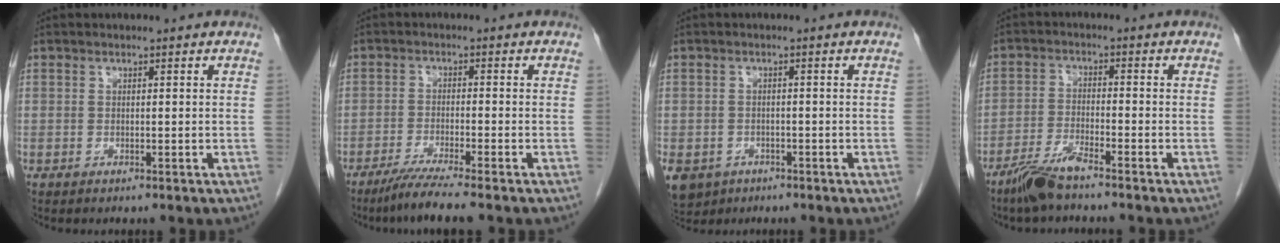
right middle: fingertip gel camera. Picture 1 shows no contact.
{"total": 5.6, "force": [-4.5, -0.9, 3.3], "torque": [-0.062, -0.019, -0.084]}
{"total": 8.6, "force": [-4.4, 6.8, 2.8], "torque": [-0.077, -0.003, -0.063]}
{"total": 5.5, "force": [-4.5, 0.2, 3.2], "torque": [-0.071, -0.015, -0.091]}